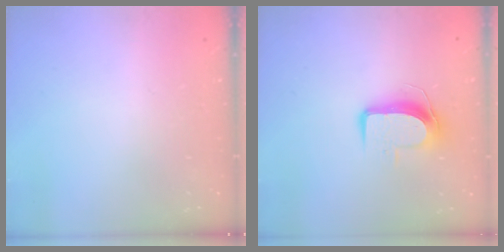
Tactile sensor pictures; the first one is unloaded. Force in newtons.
{"total": 10.0, "press": 10.0, "slide": 1.0}